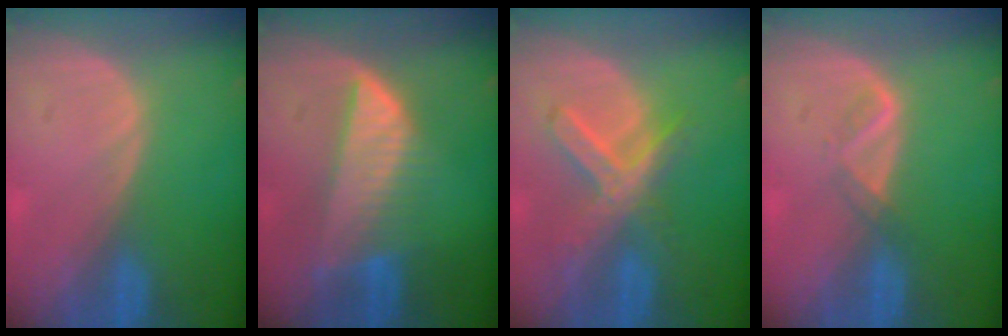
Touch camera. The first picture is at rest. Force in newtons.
{"total": 7.5, "press": 6.8, "slide": 3.2}
{"total": 7.4, "press": 6.2, "slide": 4.0}
{"total": 2.1, "press": 2.0, "slide": 0.6}